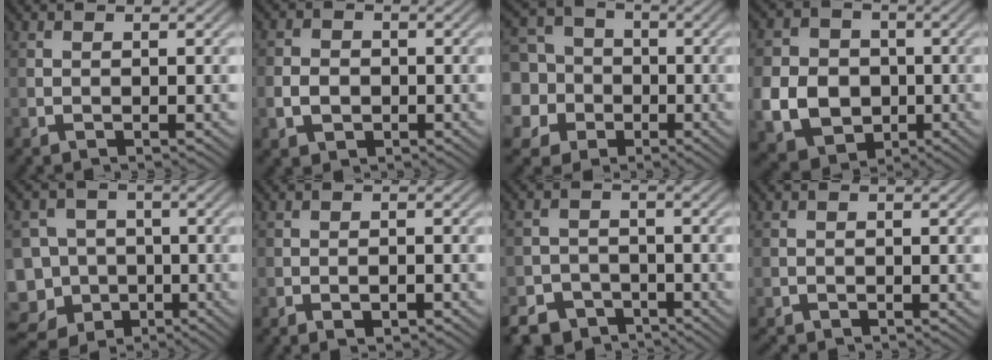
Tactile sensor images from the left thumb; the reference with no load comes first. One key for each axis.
{"total": 3.1, "fx": -0.8, "fy": 2.4, "fz": 1.7, "tx": -0.037, "ty": -0.002, "tz": -0.018}
{"total": 10.7, "fx": -1.1, "fy": 9.9, "fz": 3.8, "tx": -0.150, "ty": -0.011, "tz": -0.043}
{"total": 11.5, "fx": -2.1, "fy": 10.0, "fz": 5.1, "tx": -0.148, "ty": -0.033, "tz": -0.060}
{"total": 12.7, "fx": -5.7, "fy": 10.8, "fz": 3.7, "tx": -0.125, "ty": -0.029, "tz": -0.113}
{"total": 1.8, "fx": -1.0, "fy": 0.6, "fz": 1.3, "tx": -0.019, "ty": 0.002, "tz": -0.016}
{"total": 5.7, "fx": -4.4, "fy": 3.4, "fz": 1.3, "tx": -0.019, "ty": -0.005, "tz": -0.080}
{"total": 0.7, "fx": -0.7, "fy": 0.1, "fz": 0.0, "tx": 0.001, "ty": -0.001, "tz": -0.013}